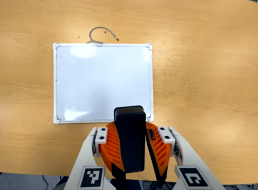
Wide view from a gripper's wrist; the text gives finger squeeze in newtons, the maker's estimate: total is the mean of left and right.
{"total": 10.8, "left": 10.7, "right": 10.9}